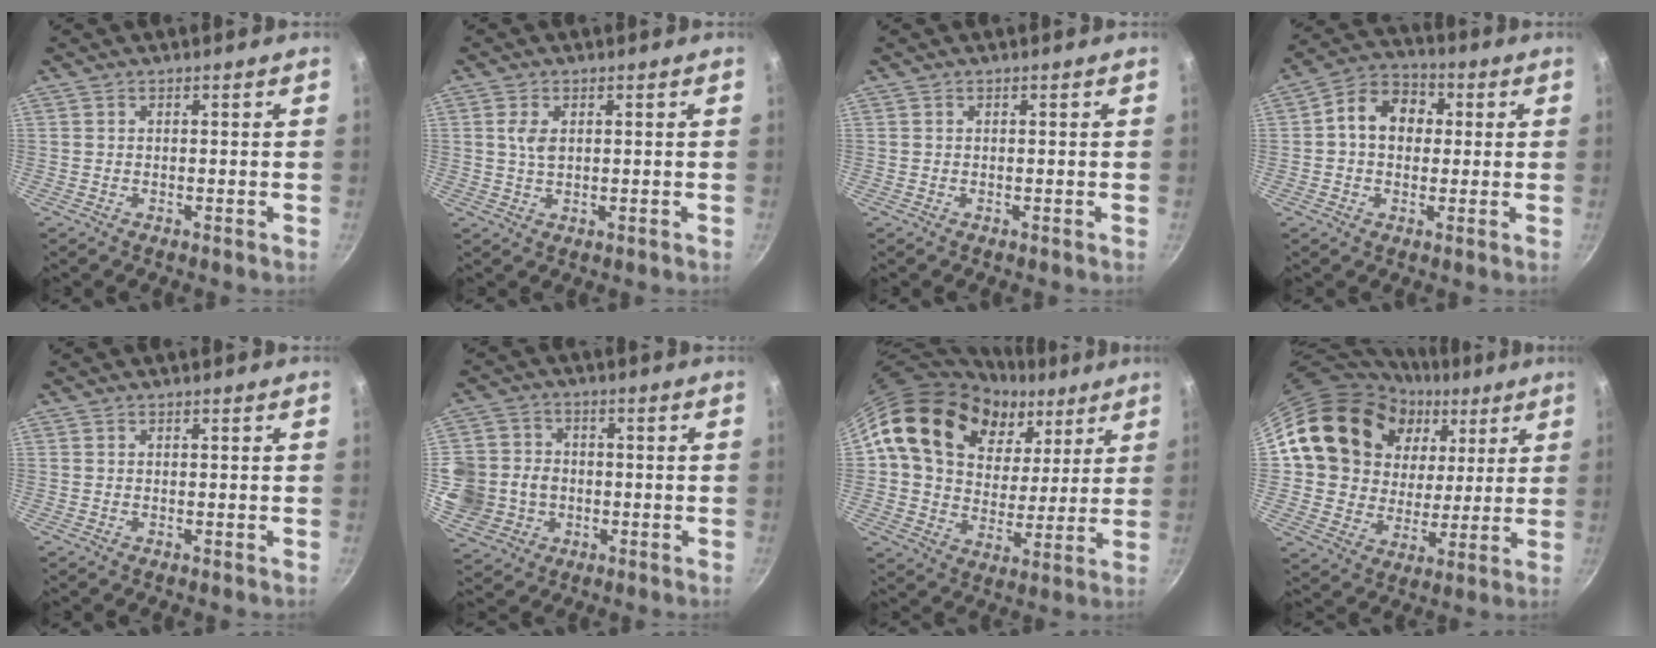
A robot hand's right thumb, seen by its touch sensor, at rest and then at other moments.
{"total": 3.2, "force": [0.7, 1.8, 2.6], "torque": [-0.048, -0.002, 0.016]}
{"total": 0.0}
{"total": 10.1, "force": [1.2, 8.0, 6.2], "torque": [-0.067, 0.023, 0.000]}
{"total": 0.0}
{"total": 14.8, "force": [-1.8, 13.4, 6.2], "torque": [-0.130, 0.023, -0.028]}
{"total": 21.9, "force": [10.6, 15.3, 11.4], "torque": [-0.162, -0.016, 0.183]}
{"total": 20.8, "force": [8.4, 16.4, 9.8], "torque": [-0.149, -0.004, 0.151]}